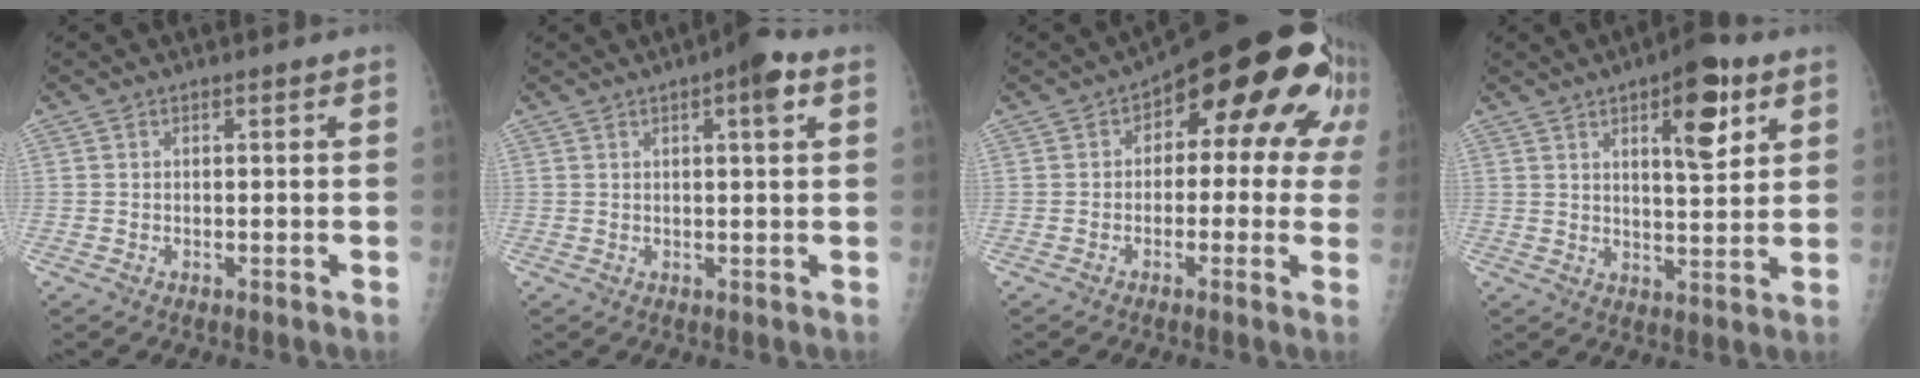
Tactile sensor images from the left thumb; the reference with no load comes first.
{"total": 4.9, "force": [2.1, 1.1, 4.4], "torque": [-0.059, 0.003, 0.024]}
{"total": 15.0, "force": [4.1, 8.2, 11.8], "torque": [-0.090, 0.026, 0.038]}
{"total": 10.8, "force": [5.1, 3.7, 8.8], "torque": [-0.105, -0.024, 0.071]}